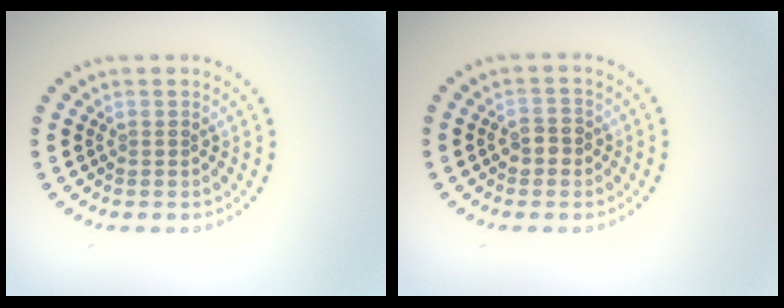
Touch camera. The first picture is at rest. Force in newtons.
{"total": 1.6, "press": 1.6, "slide": 0.3}